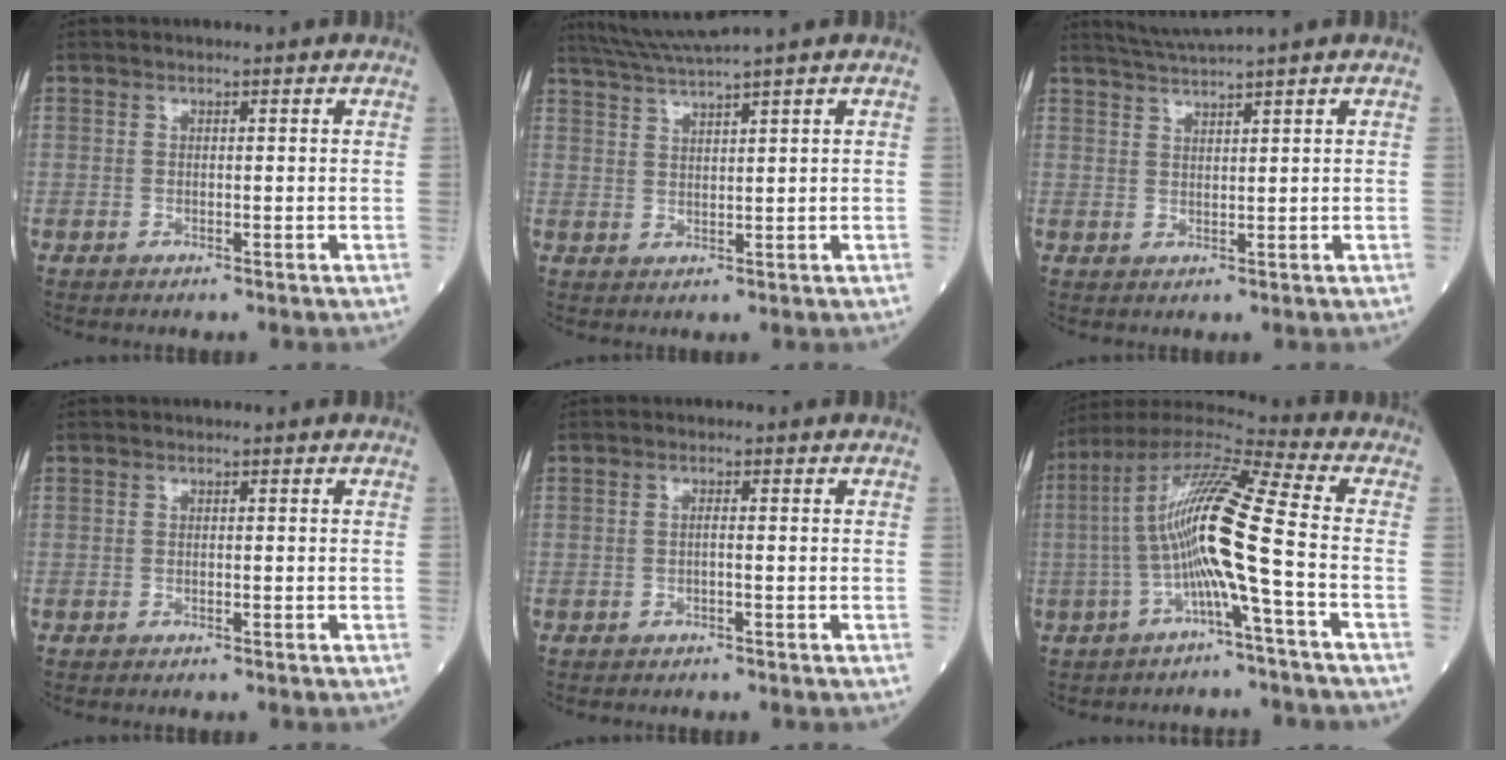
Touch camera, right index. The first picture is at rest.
{"total": 4.9, "force": [4.2, -1.9, 1.8], "torque": [-0.043, -0.001, 0.088]}
{"total": 3.5, "force": [3.1, -1.5, 0.7], "torque": [-0.017, -0.002, 0.067]}
{"total": 0.0}
{"total": 0.8, "force": [-0.2, 0.0, 0.8], "torque": [-0.016, 0.002, -0.002]}
{"total": 14.2, "force": [-2.2, -0.5, 14.0], "torque": [-0.271, 0.024, -0.052]}